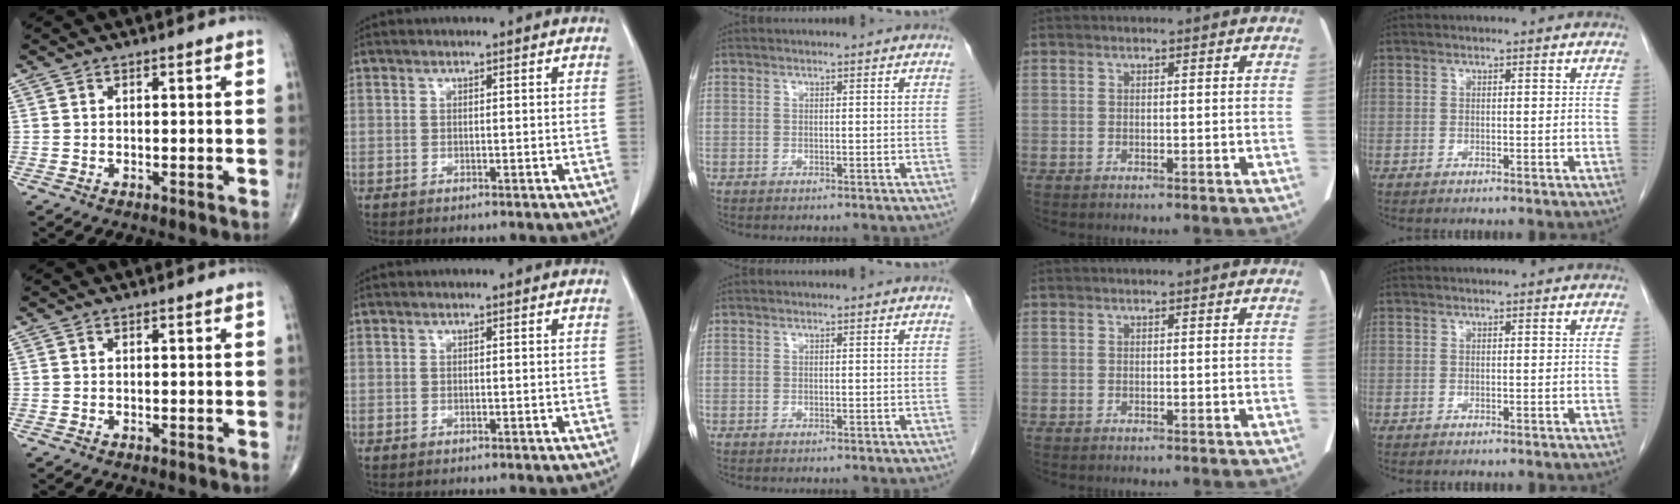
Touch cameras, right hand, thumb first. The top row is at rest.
{}